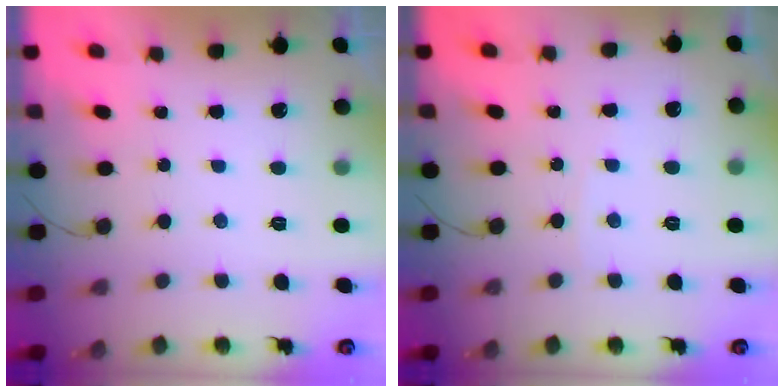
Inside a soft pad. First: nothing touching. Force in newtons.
{"total": 2.9, "press": 2.9, "slide": 0.4}